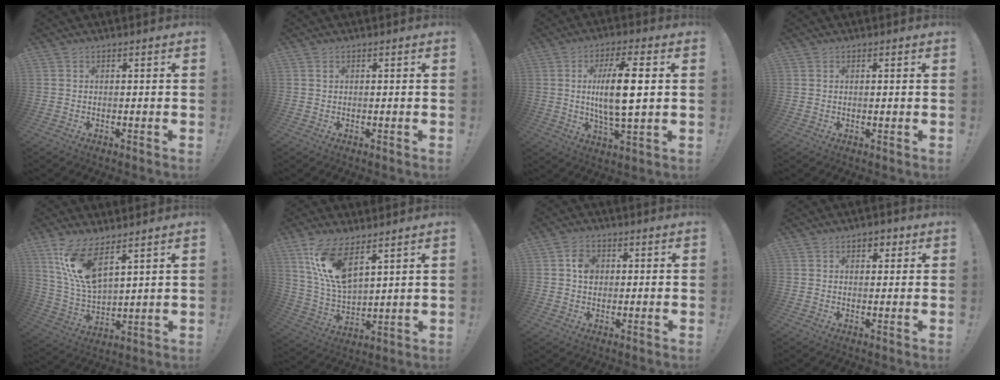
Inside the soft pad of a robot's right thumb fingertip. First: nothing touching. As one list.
[{"total": 0.6, "force": [0.4, 0.4, 0.4], "torque": [-0.005, -0.001, 0.006]}, {"total": 13.1, "force": [1.3, 3.3, 12.6], "torque": [-0.241, -0.007, 0.010]}, {"total": 1.1, "force": [0.6, 0.9, -0.3], "torque": [0.009, 0.002, 0.010]}, {"total": 13.1, "force": [8.5, 4.7, 8.8], "torque": [-0.186, -0.044, 0.159]}, {"total": 13.7, "force": [8.8, 5.5, 9.0], "torque": [-0.185, -0.048, 0.164]}, {"total": 4.8, "force": [0.6, 4.0, 2.7], "torque": [-0.036, 0.005, 0.010]}, {"total": 3.2, "force": [1.3, 2.2, 1.8], "torque": [-0.015, 0.001, 0.019]}]